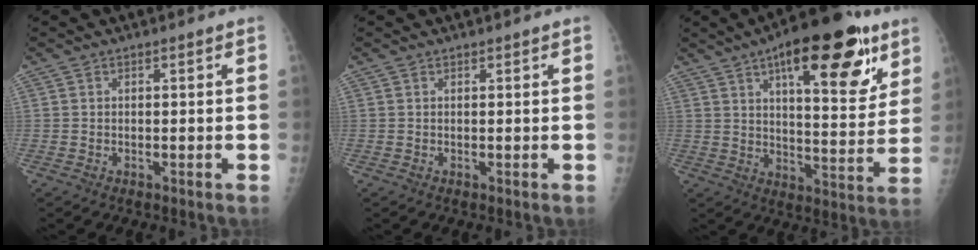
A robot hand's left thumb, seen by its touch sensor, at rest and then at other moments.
{"total": 0.0}
{"total": 22.1, "force": [11.5, 8.0, 17.1], "torque": [-0.212, -0.038, 0.167]}